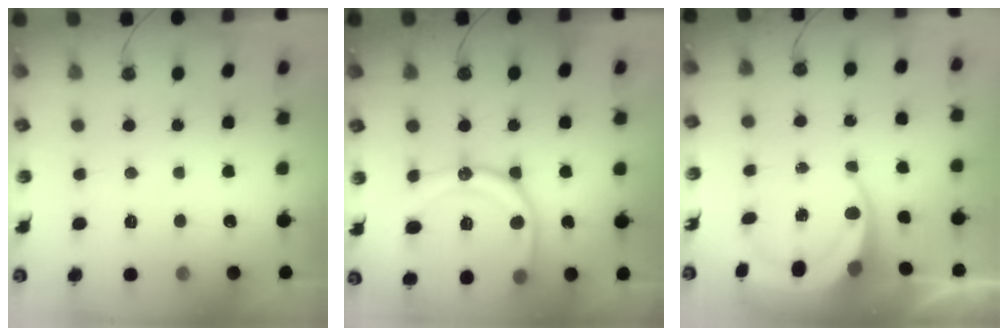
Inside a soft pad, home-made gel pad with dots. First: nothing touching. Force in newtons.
{"total": 18.0, "press": 18.0, "slide": 1.7}
{"total": 6.8, "press": 6.8, "slide": 0.8}